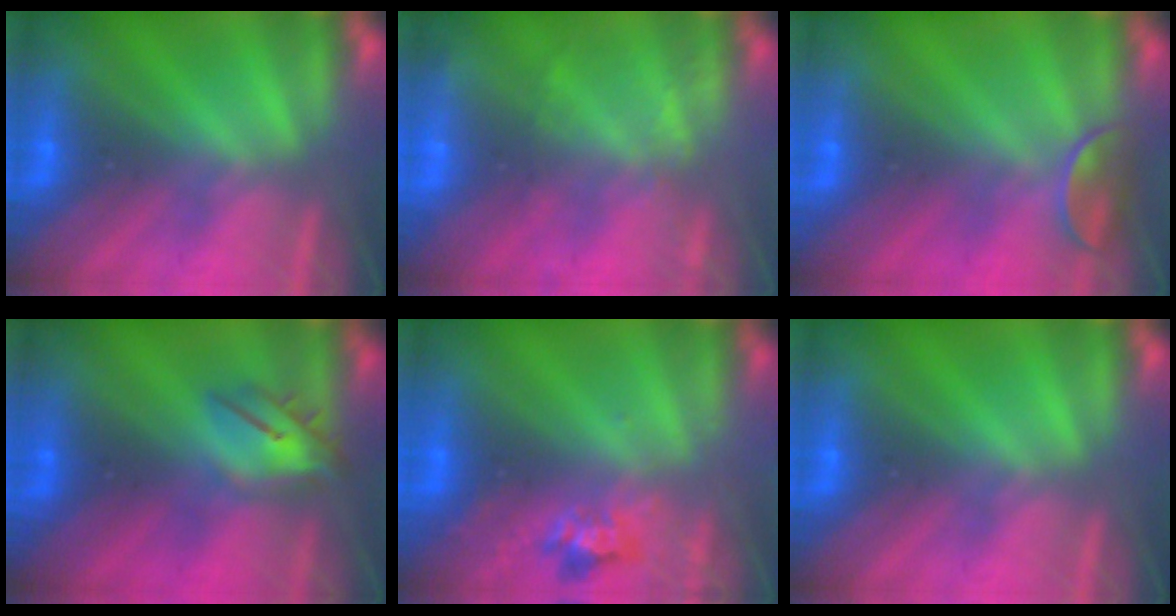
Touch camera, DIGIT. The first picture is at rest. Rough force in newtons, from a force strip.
{"total": 2.3}
{"total": 2.4}
{"total": 3.5}
{"total": 2.4}
{"total": 0.0}